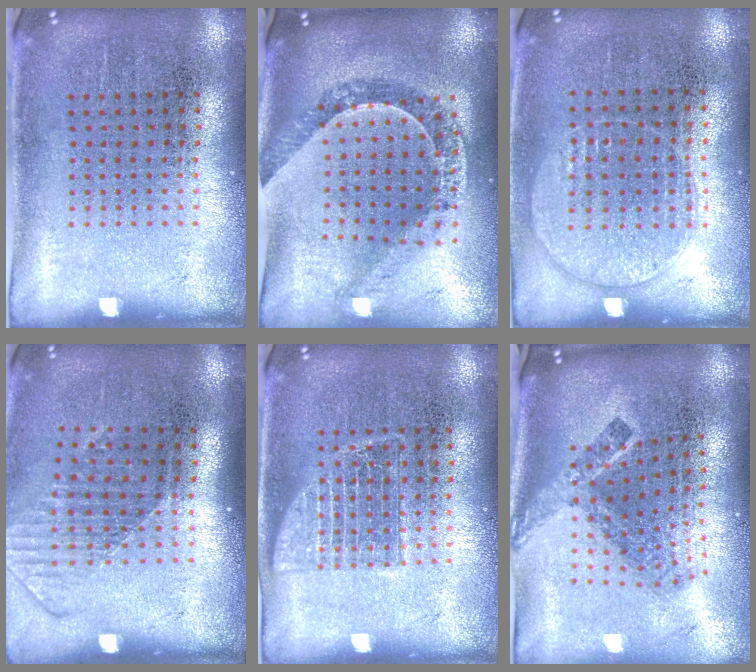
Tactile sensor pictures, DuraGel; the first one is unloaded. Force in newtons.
{"total": 1.2, "press": 1.2, "slide": 0.4}
{"total": 1.0, "press": 0.9, "slide": 0.4}
{"total": 1.6, "press": 1.2, "slide": 1.0}
{"total": 2.0, "press": 2.0, "slide": 0.4}
{"total": 2.5, "press": 1.6, "slide": 1.9}